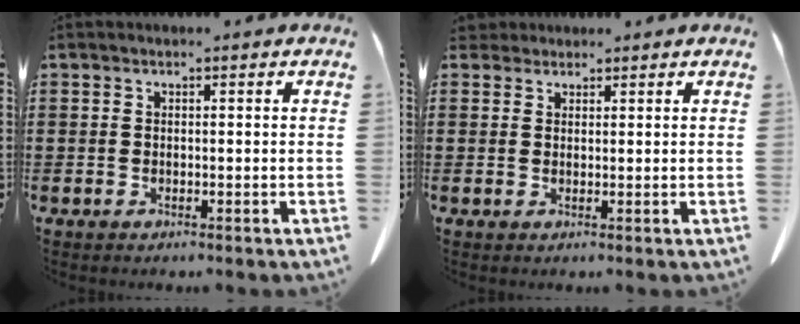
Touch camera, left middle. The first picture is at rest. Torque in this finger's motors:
{"motor_torque": [-0.04, 0.38, -0.04, -0.02]}